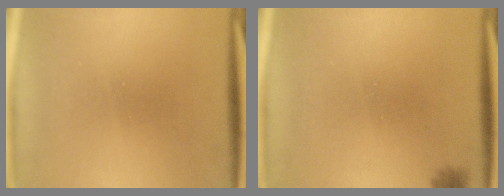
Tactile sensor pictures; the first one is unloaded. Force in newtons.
{"total": 1.6}